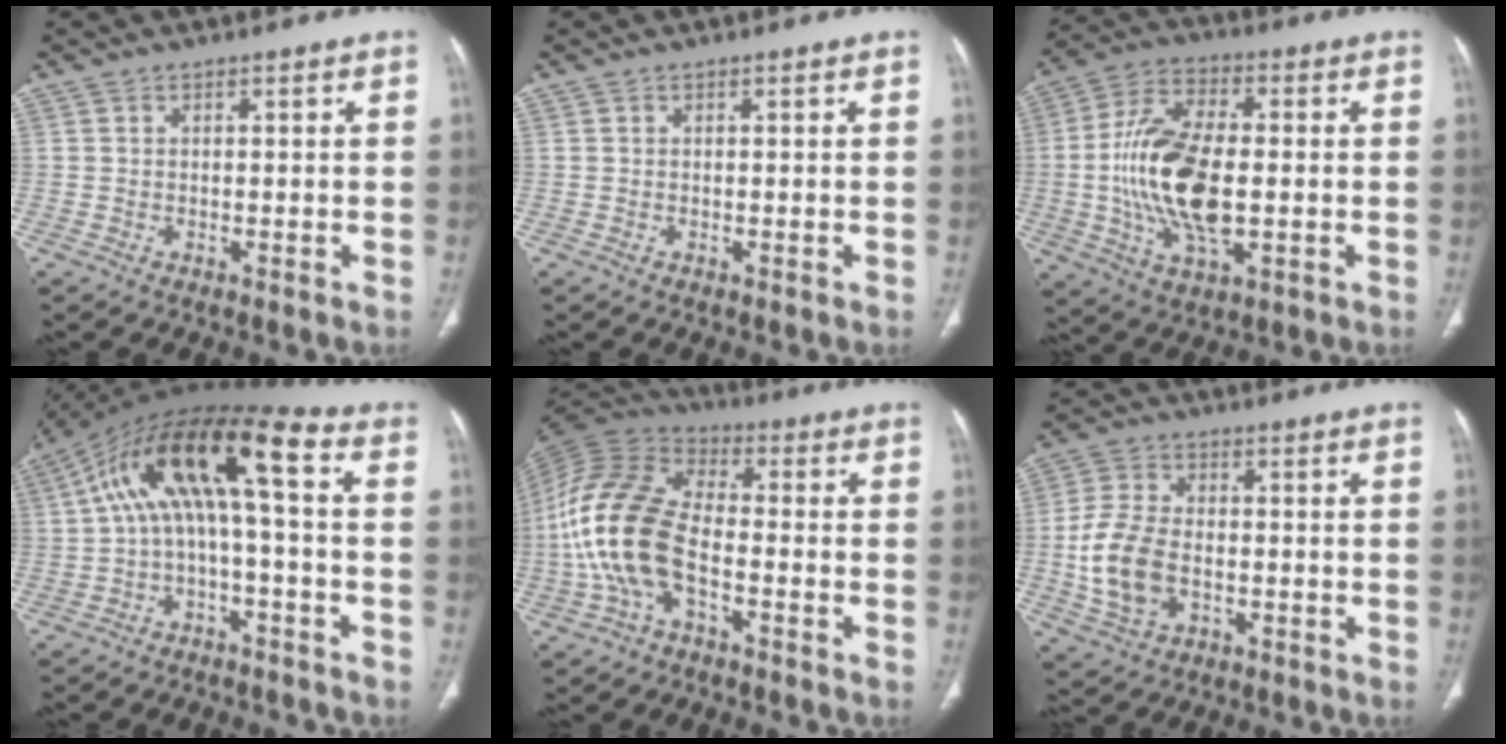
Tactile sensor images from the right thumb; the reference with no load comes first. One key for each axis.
{"total": 0.0}
{"total": 18.1, "fx": -1.3, "fy": 9.0, "fz": 15.6, "tx": -0.309, "ty": 0.009, "tz": -0.023}
{"total": 14.8, "fx": 0.8, "fy": 4.5, "fz": 14.1, "tx": -0.259, "ty": 0.069, "tz": 0.012}
{"total": 16.9, "fx": -4.0, "fy": 9.5, "fz": 13.4, "tx": -0.287, "ty": 0.031, "tz": -0.078}
{"total": 11.3, "fx": -2.0, "fy": 7.4, "fz": 8.2, "tx": -0.167, "ty": 0.011, "tz": -0.035}